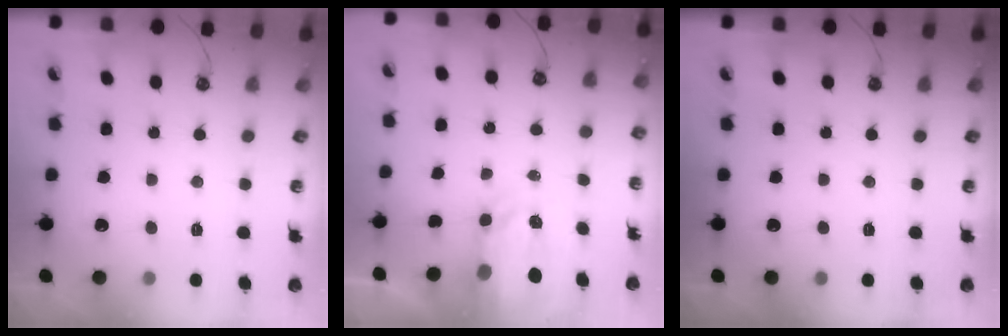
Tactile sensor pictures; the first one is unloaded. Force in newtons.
{"total": 4.4, "press": 4.3, "slide": 0.9}
{"total": 0.0}